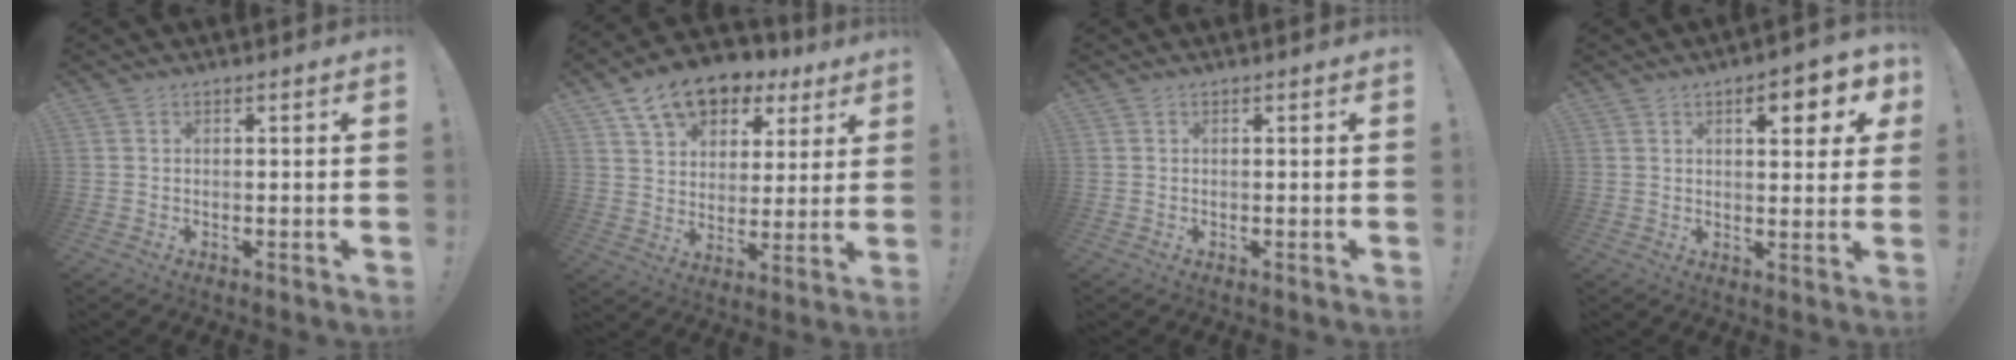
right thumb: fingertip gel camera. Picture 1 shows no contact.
{"total": 13.3, "force": [9.0, 7.9, 5.7], "torque": [-0.099, -0.053, 0.168]}
{"total": 0.0}
{"total": 8.0, "force": [3.5, 2.8, 6.7], "torque": [-0.074, -0.013, 0.049]}